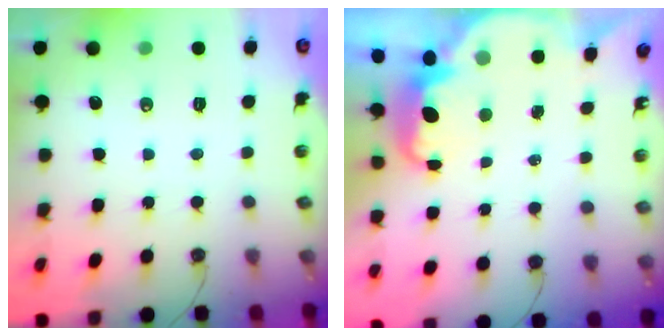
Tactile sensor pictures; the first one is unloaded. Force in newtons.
{"total": 3.8, "press": 3.8, "slide": 0.3}